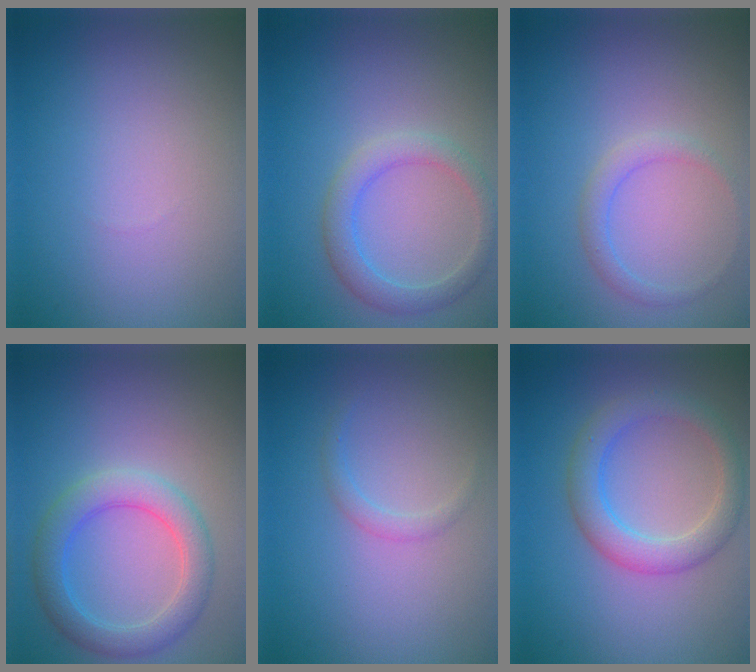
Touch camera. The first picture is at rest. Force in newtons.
{"total": 2.8, "press": 2.8, "slide": 0.1}
{"total": 1.5, "press": 1.5, "slide": 0.0}
{"total": 4.0, "press": 4.0, "slide": 0.2}
{"total": 1.1, "press": 1.1, "slide": 0.1}
{"total": 3.9, "press": 3.9, "slide": 0.1}